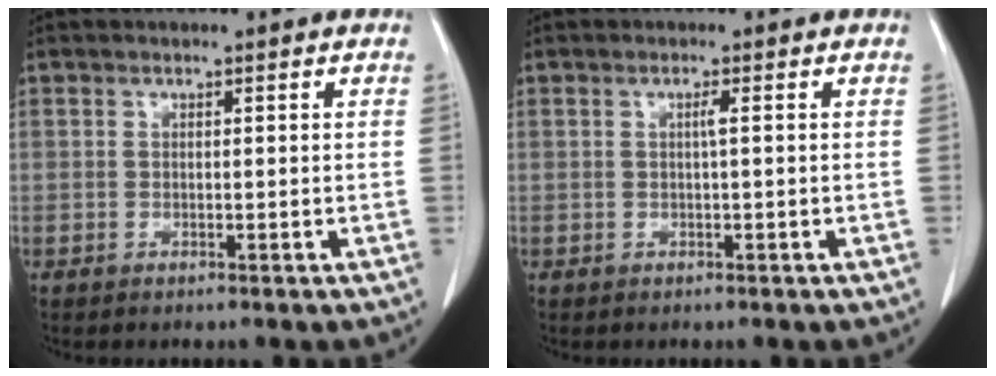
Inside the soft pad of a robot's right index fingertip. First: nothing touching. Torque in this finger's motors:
{"motor_torque": [0.13, -0.10, 0.08, 0.02]}